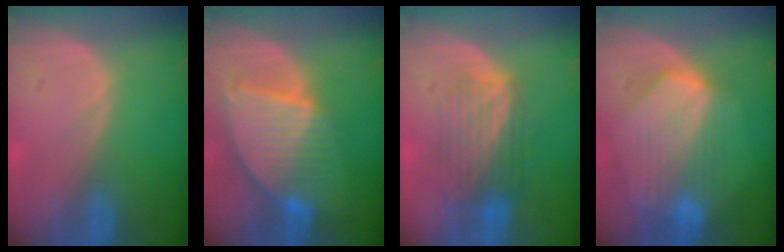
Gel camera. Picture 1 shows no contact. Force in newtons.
{"total": 8.6, "press": 7.4, "slide": 4.3}
{"total": 6.4, "press": 6.4, "slide": 0.6}
{"total": 8.7, "press": 7.9, "slide": 3.7}